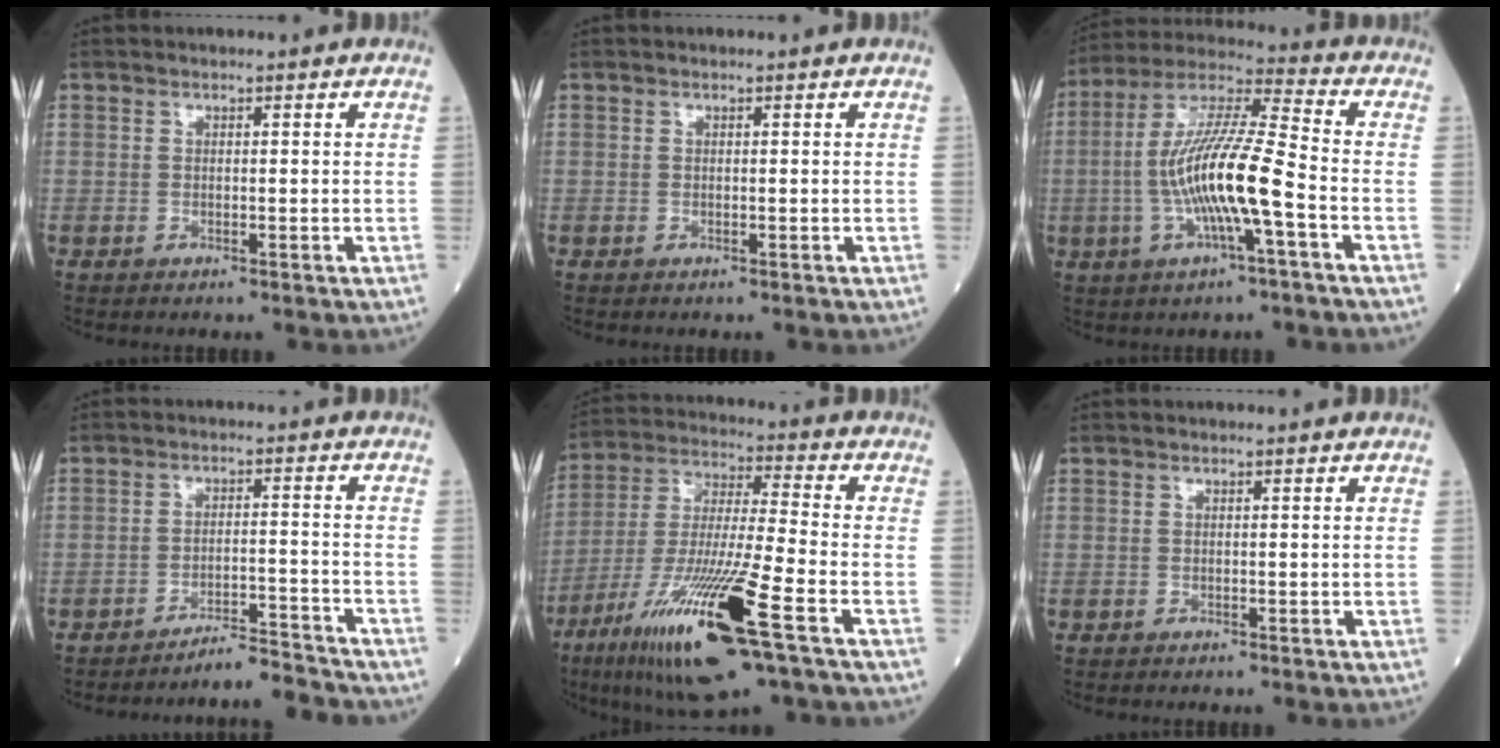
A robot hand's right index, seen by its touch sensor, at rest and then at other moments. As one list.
[{"total": 0.0}, {"total": 14.3, "force": [-3.2, 1.1, 13.9], "torque": [-0.272, 0.006, -0.062]}, {"total": 6.2, "force": [-6.2, -0.6, 0.2], "torque": [0.006, 0.010, -0.101]}, {"total": 19.9, "force": [-9.9, 1.1, 17.2], "torque": [-0.345, -0.047, -0.179]}, {"total": 0.0}]